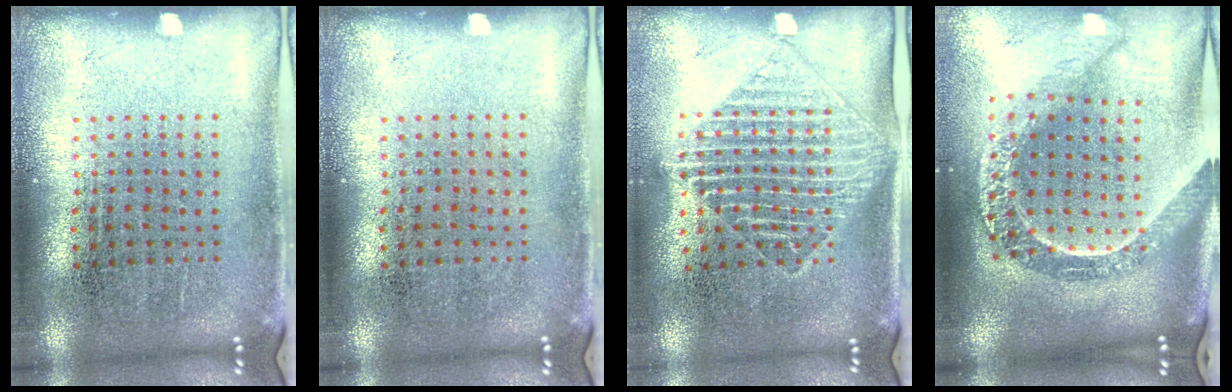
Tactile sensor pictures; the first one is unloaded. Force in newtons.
{"total": 0.0}
{"total": 1.6, "press": 1.4, "slide": 0.8}
{"total": 2.8, "press": 2.2, "slide": 1.7}